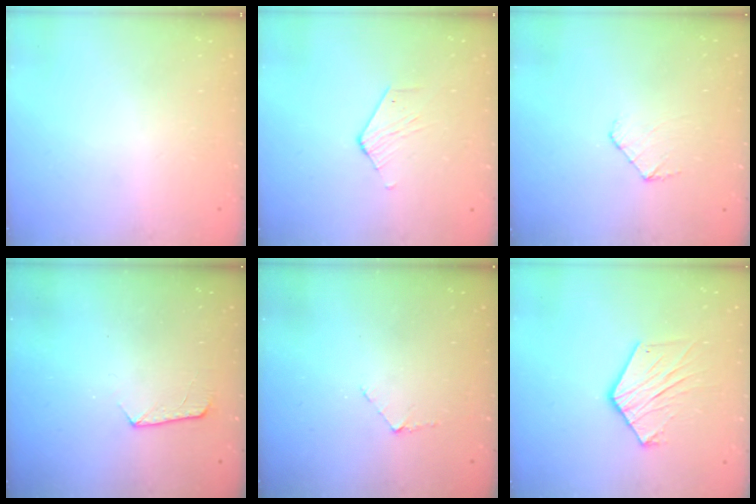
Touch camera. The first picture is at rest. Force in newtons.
{"total": 2.4, "press": 2.4, "slide": 0.2}
{"total": 5.5, "press": 5.5, "slide": 0.5}
{"total": 7.3, "press": 7.3, "slide": 0.7}
{"total": 3.7, "press": 3.7, "slide": 0.3}
{"total": 11.3, "press": 11.2, "slide": 0.6}